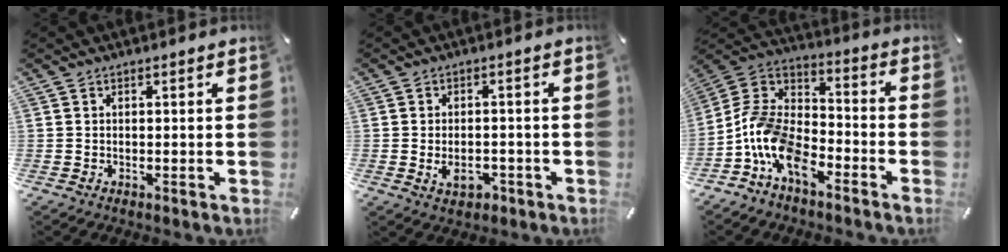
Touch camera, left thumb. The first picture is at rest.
{"total": 5.0, "force": [-1.5, 3.3, 3.4], "torque": [-0.053, -0.004, -0.028]}
{"total": 12.6, "force": [-7.9, 7.1, 6.8], "torque": [-0.151, 0.028, -0.156]}